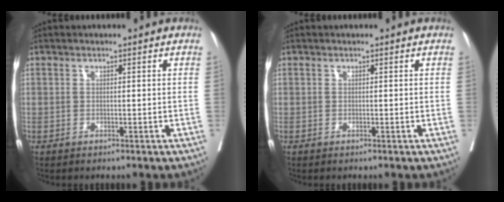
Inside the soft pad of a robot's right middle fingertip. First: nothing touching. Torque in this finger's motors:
{"motor_torque": [-0.08, 0.08, -0.01, 0.00]}